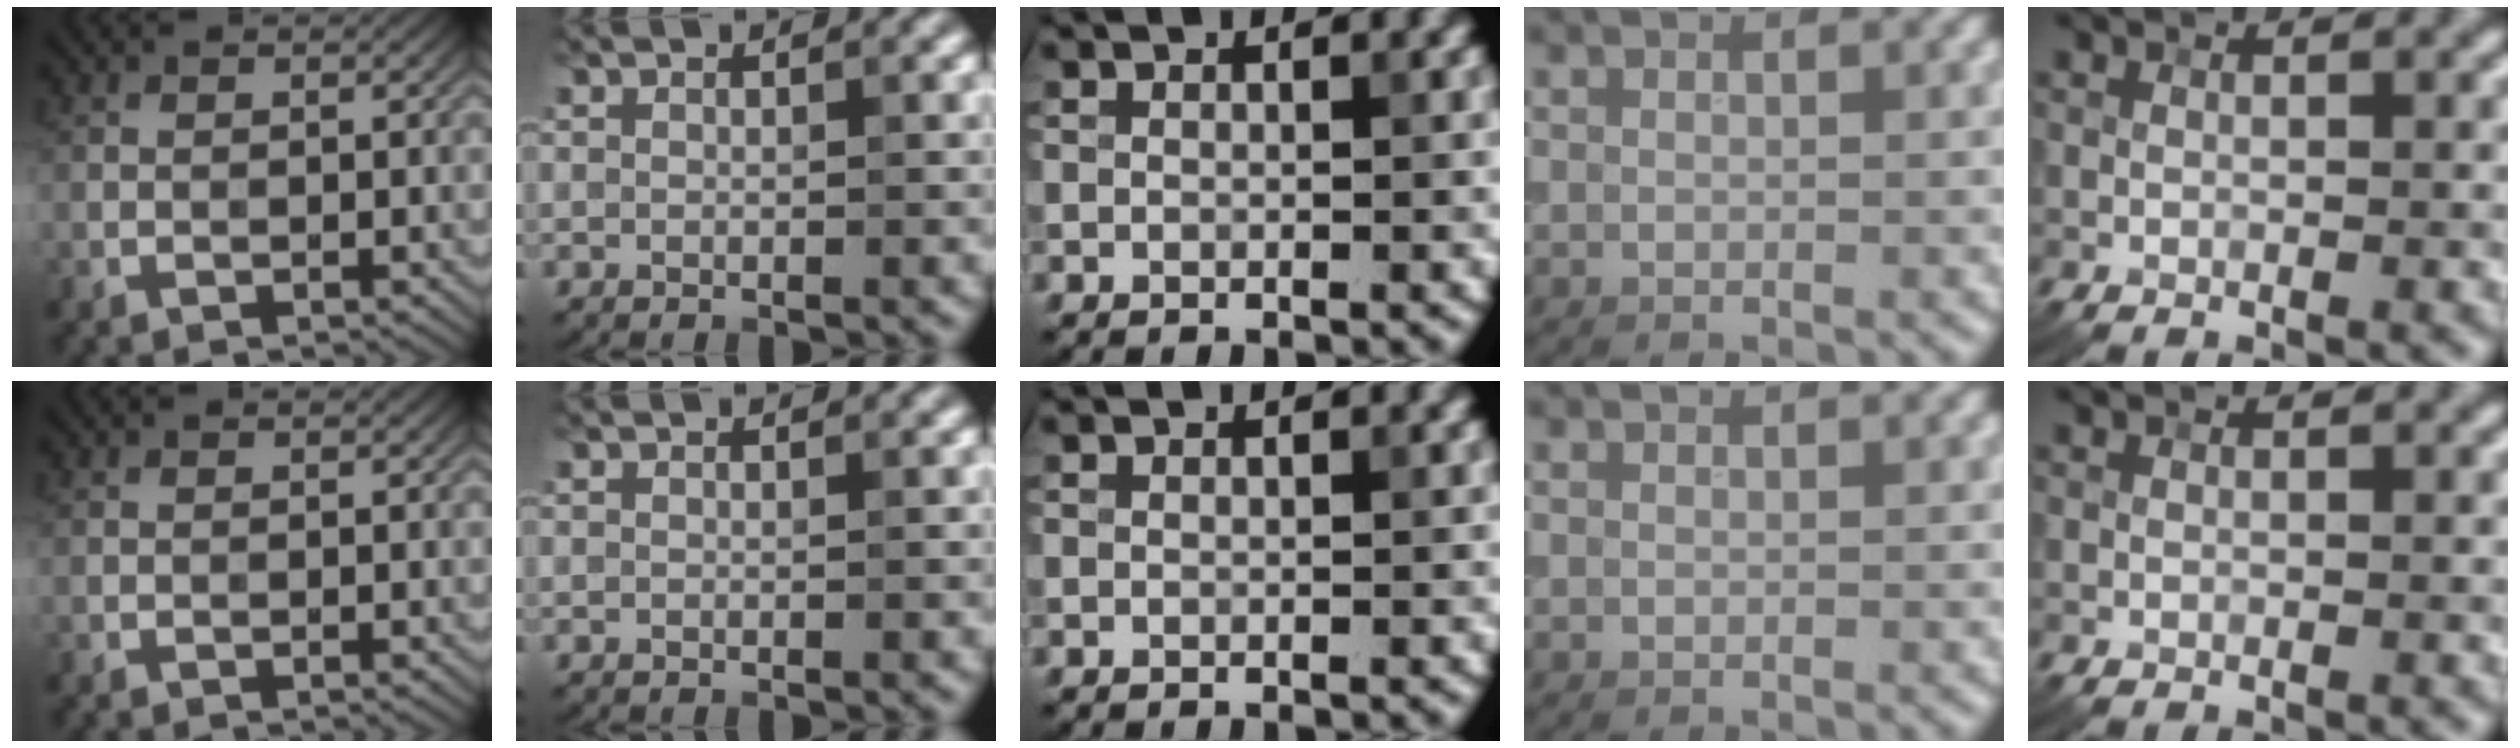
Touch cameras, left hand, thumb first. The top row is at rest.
{}